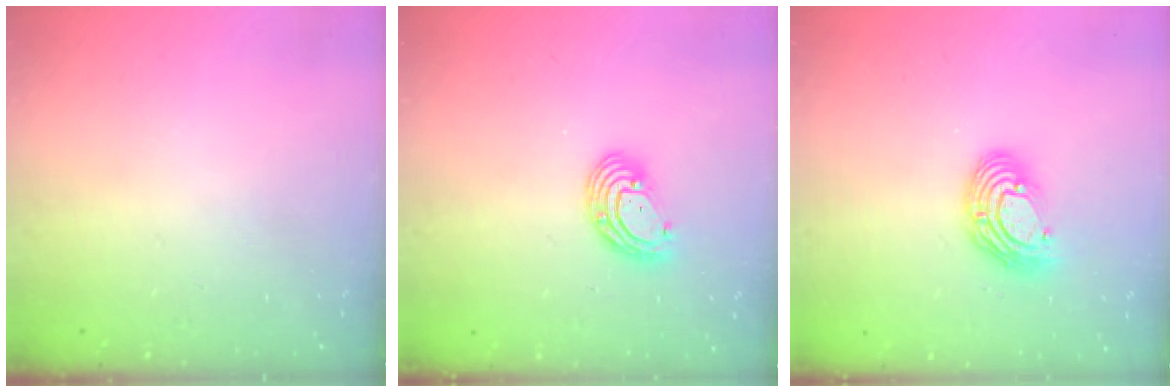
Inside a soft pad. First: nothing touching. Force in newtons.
{"total": 8.2, "press": 8.1, "slide": 1.3}
{"total": 10.9, "press": 10.9, "slide": 0.8}